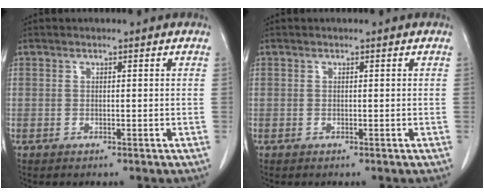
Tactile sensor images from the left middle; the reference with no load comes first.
{"total": 0.0}